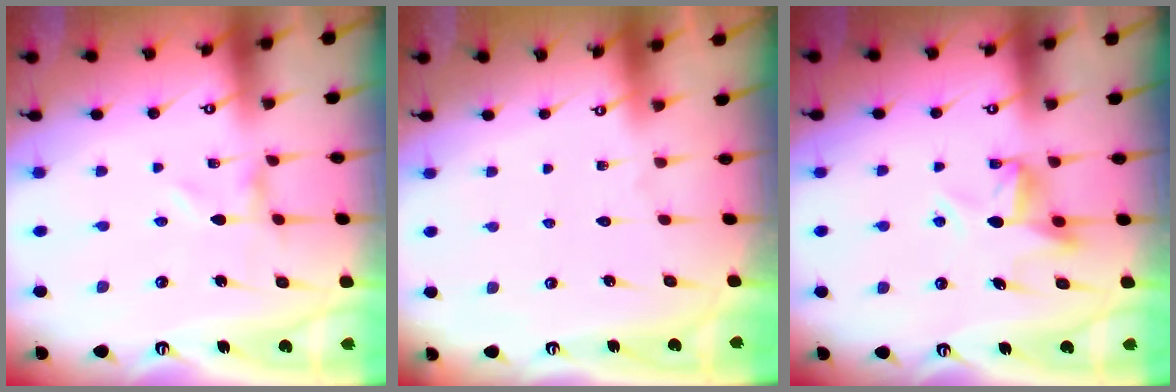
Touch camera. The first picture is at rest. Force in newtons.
{"total": 1.6, "press": 1.6, "slide": 0.2}
{"total": 9.2, "press": 9.2, "slide": 0.1}